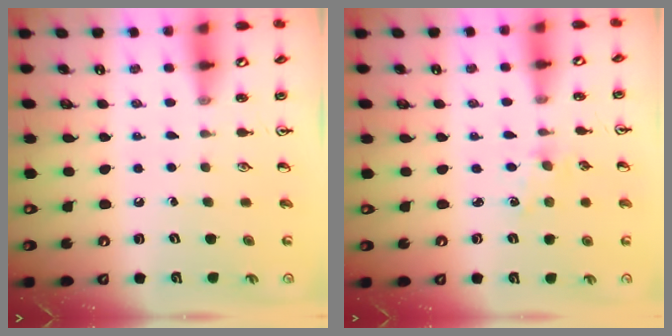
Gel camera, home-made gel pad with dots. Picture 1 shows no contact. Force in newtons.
{"total": 1.9, "press": 1.8, "slide": 0.4}